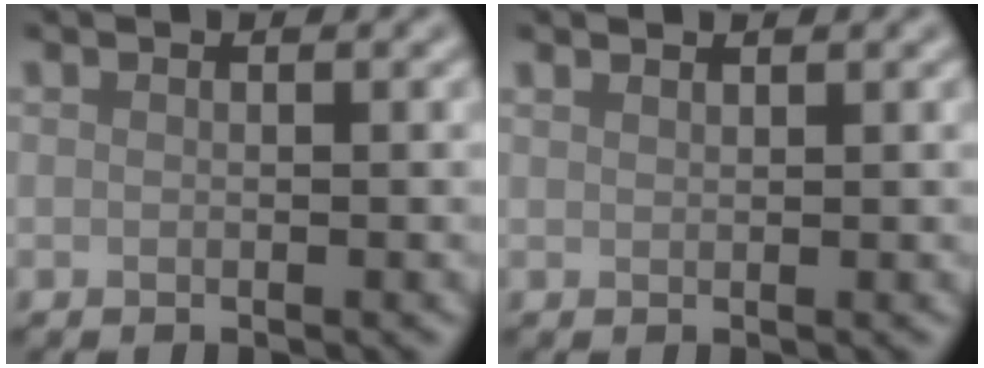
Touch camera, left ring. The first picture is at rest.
{"total": 0.7, "force": [0.7, 0.0, 0.0], "torque": [-0.004, -0.003, 0.009]}